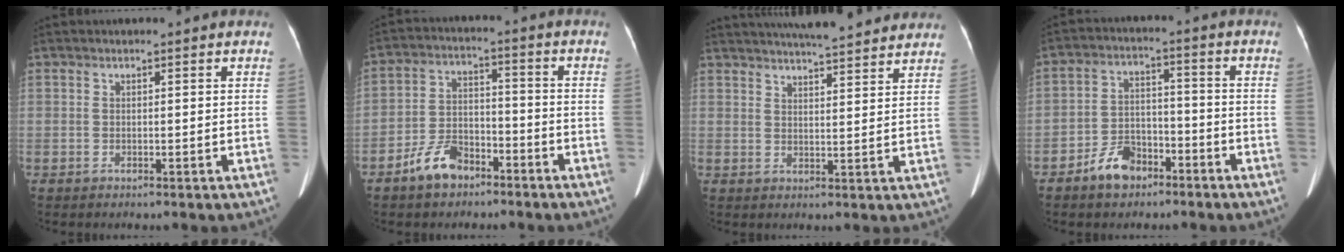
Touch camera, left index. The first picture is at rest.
{"total": 7.4, "force": [-5.1, 3.9, 3.7], "torque": [-0.084, 0.011, -0.092]}
{"total": 16.6, "force": [14.9, 2.2, 6.9], "torque": [-0.105, 0.027, 0.197]}
{"total": 6.9, "force": [-4.6, 3.9, 3.2], "torque": [-0.071, 0.015, -0.078]}